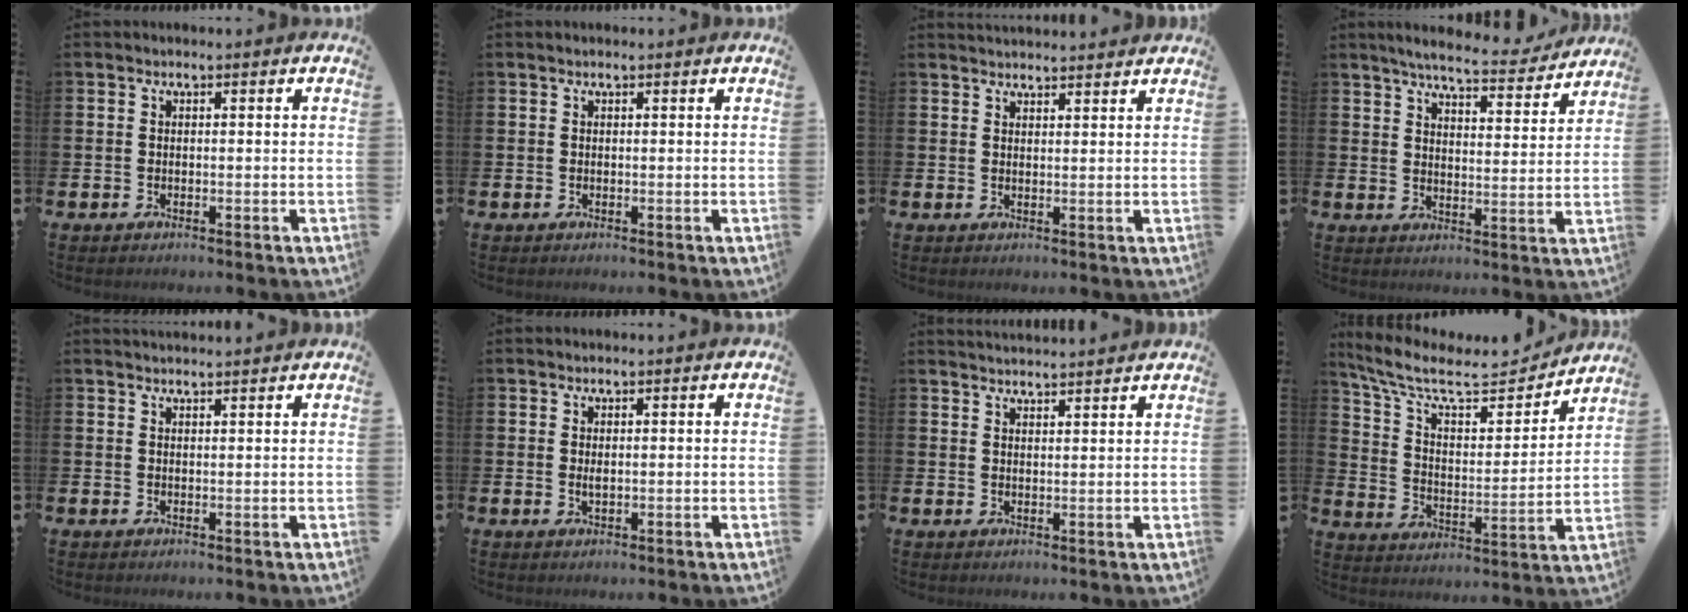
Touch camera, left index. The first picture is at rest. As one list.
[{"total": 0.0}, {"total": 2.4, "force": [2.4, 0.3, 0.0], "torque": [-0.004, -0.009, 0.043]}, {"total": 6.3, "force": [5.9, 0.8, 2.1], "torque": [-0.048, -0.038, 0.098]}, {"total": 1.5, "force": [1.5, 0.0, 0.0], "torque": [0.010, -0.010, 0.026]}, {"total": 1.0, "force": [0.4, 0.3, 0.9], "torque": [-0.013, -0.001, 0.006]}, {"total": 2.7, "force": [2.7, -0.1, -0.1], "torque": [0.001, -0.017, 0.048]}, {"total": 9.5, "force": [8.1, 2.8, 4.0], "torque": [-0.108, -0.053, 0.136]}]